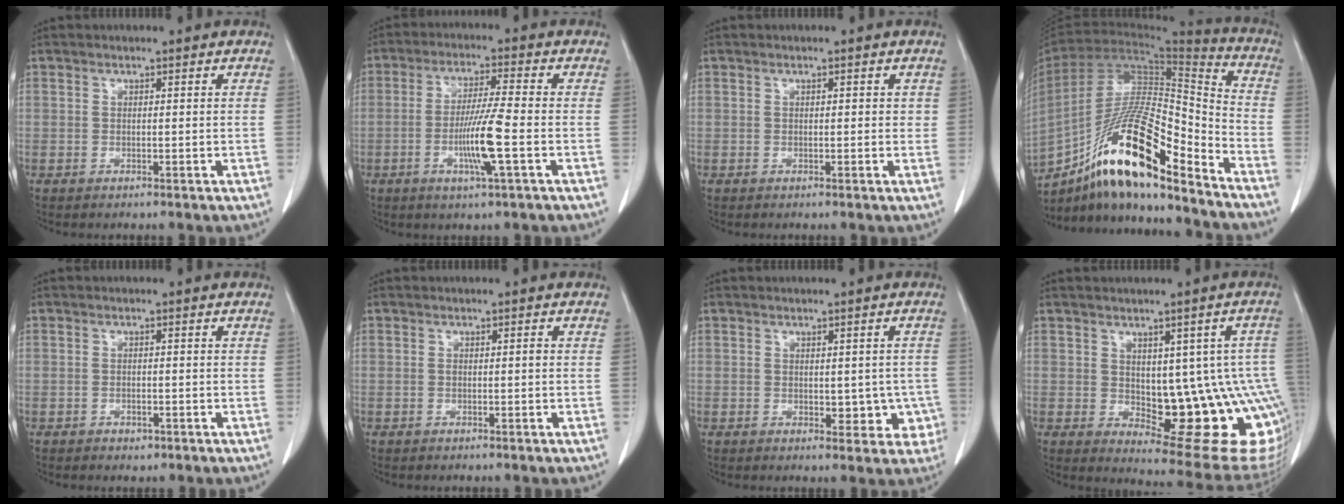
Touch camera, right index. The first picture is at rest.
{"total": 8.4, "force": [-2.4, -0.5, 8.0], "torque": [-0.152, -0.010, -0.046]}
{"total": 1.3, "force": [0.4, 0.6, 1.0], "torque": [-0.011, 0.001, 0.003]}
{"total": 22.0, "force": [-14.2, 3.7, 16.4], "torque": [-0.297, -0.005, -0.249]}
{"total": 1.4, "force": [-0.8, 0.9, 0.6], "torque": [-0.009, 0.002, -0.006]}
{"total": 0.7, "force": [0.0, 0.2, 0.7], "torque": [-0.012, 0.001, 0.001]}
{"total": 4.9, "force": [-0.6, 3.3, 3.6], "torque": [-0.020, 0.009, 0.001]}
{"total": 17.2, "force": [-1.9, 6.4, 15.8], "torque": [-0.132, 0.015, 0.002]}